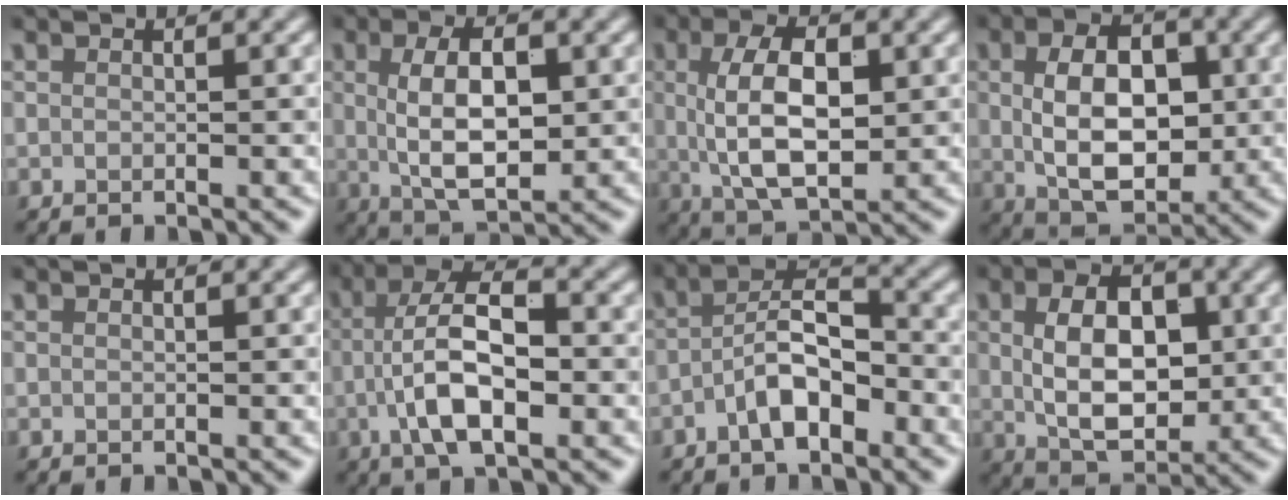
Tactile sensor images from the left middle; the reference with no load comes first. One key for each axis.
{"total": 6.8, "fx": 0.7, "fy": 3.0, "fz": 6.0, "tx": -0.109, "ty": -0.001, "tz": 0.014}
{"total": 7.4, "fx": 0.8, "fy": 3.4, "fz": 6.5, "tx": -0.124, "ty": 0.001, "tz": 0.015}
{"total": 8.1, "fx": 0.4, "fy": 5.0, "fz": 6.4, "tx": -0.112, "ty": 0.001, "tz": 0.004}
{"total": 0.0}
{"total": 7.4, "fx": -1.6, "fy": 2.8, "fz": 6.6, "tx": -0.122, "ty": 0.014, "tz": -0.036}
{"total": 4.7, "fx": -2.2, "fy": 2.1, "fz": 3.7, "tx": -0.064, "ty": 0.015, "tz": -0.046}
{"total": 7.4, "fx": 0.6, "fy": 4.6, "fz": 5.8, "tx": -0.102, "ty": 0.000, "tz": 0.010}